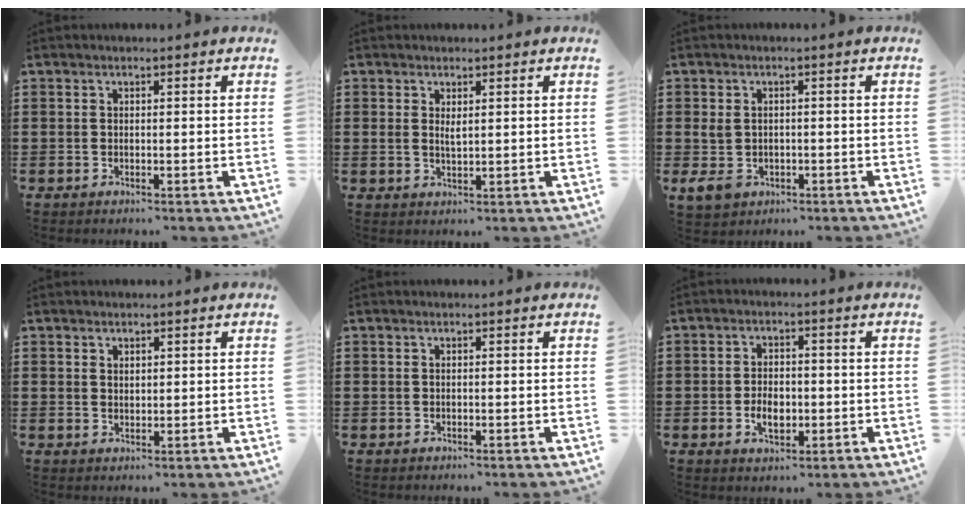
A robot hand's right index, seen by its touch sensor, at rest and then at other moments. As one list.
[{"total": 1.5, "force": [0.7, 0.6, 1.2], "torque": [-0.024, 0.003, 0.013]}, {"total": 3.7, "force": [-0.7, 2.7, 2.5], "torque": [-0.080, -0.008, -0.021]}, {"total": 1.3, "force": [1.1, 0.6, 0.2], "torque": [-0.005, 0.002, 0.022]}, {"total": 0.0}, {"total": 4.2, "force": [-1.0, 2.6, 3.2], "torque": [-0.052, 0.001, -0.019]}]